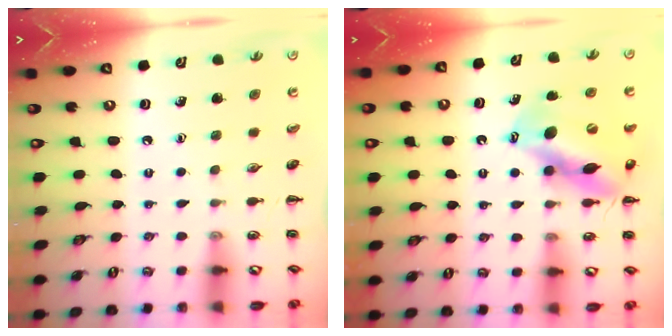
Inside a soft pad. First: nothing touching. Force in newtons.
{"total": 13.6, "press": 13.1, "slide": 3.7}